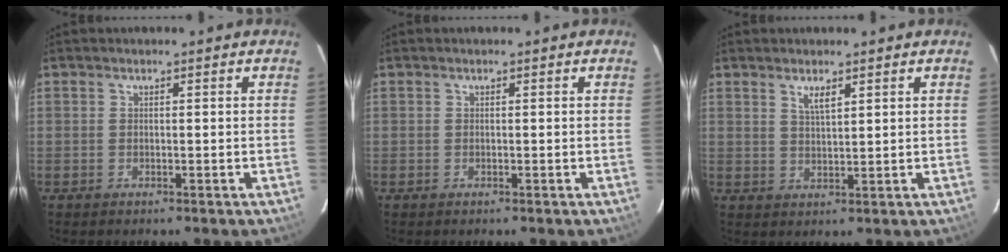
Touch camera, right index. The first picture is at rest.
{"total": 0.0}
{"total": 3.0, "force": [1.8, 0.8, 2.2], "torque": [-0.039, 0.000, 0.035]}